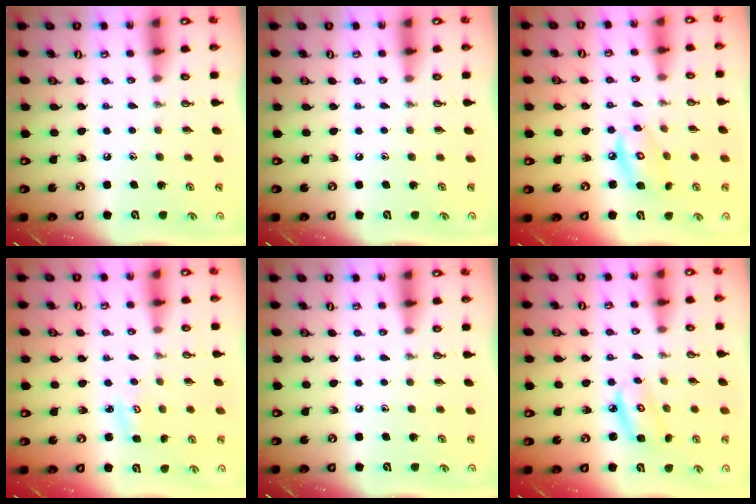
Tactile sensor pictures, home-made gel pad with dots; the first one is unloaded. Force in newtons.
{"total": 0.0}
{"total": 8.7, "press": 8.7, "slide": 0.7}
{"total": 2.8, "press": 2.8, "slide": 0.2}
{"total": 0.0}
{"total": 5.3, "press": 5.3, "slide": 0.4}